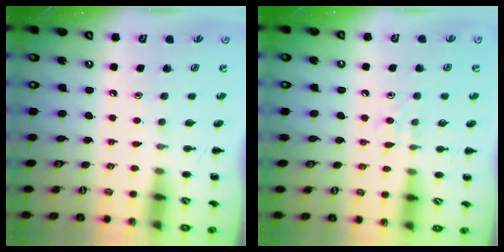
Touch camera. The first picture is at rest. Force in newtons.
{"total": 4.2, "press": 4.0, "slide": 1.3}